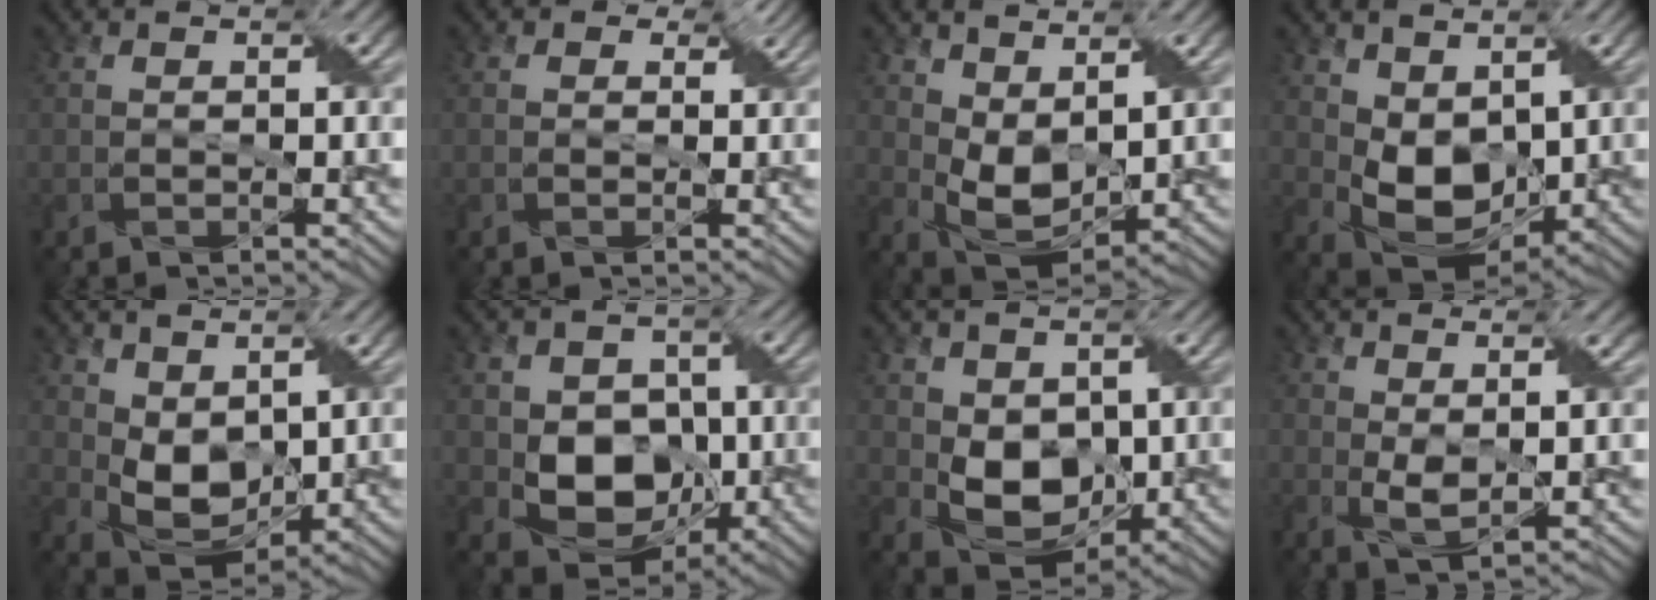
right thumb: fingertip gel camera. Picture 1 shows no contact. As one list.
[{"total": 2.6, "force": [1.2, 1.8, 1.4], "torque": [-0.020, -0.006, 0.012]}, {"total": 6.8, "force": [2.5, 4.0, 4.9], "torque": [-0.112, -0.005, 0.049]}, {"total": 7.7, "force": [1.9, 5.2, 5.4], "torque": [-0.123, -0.014, 0.038]}, {"total": 6.8, "force": [2.0, 4.5, 4.7], "torque": [-0.108, -0.011, 0.041]}, {"total": 8.6, "force": [-0.8, 6.9, 5.1], "torque": [-0.098, -0.009, -0.019]}, {"total": 7.4, "force": [0.5, 5.5, 4.9], "torque": [-0.106, -0.012, 0.012]}, {"total": 3.5, "force": [1.2, 1.5, 3.0], "torque": [-0.068, -0.002, 0.025]}]